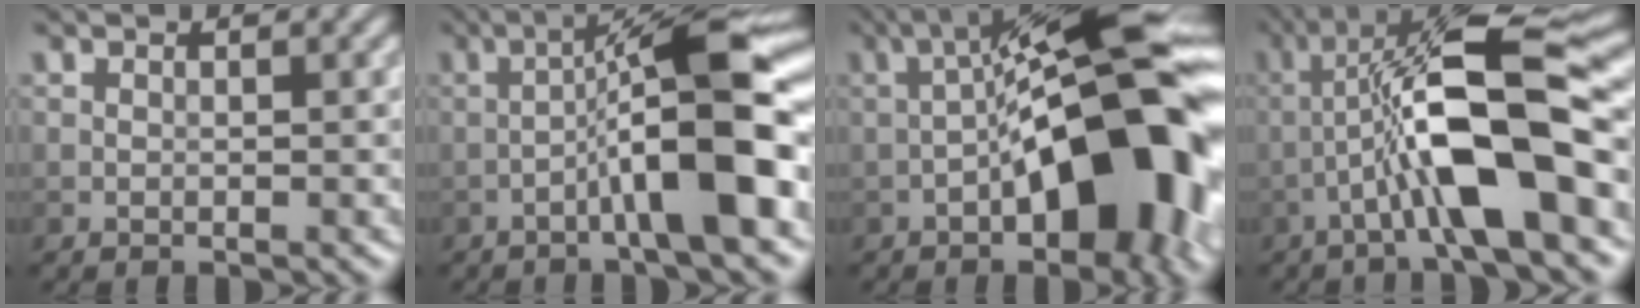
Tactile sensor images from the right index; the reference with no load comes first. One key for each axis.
{"total": 9.9, "fx": -2.9, "fy": 1.3, "fz": 9.4, "tx": -0.134, "ty": 0.028, "tz": -0.050}
{"total": 14.5, "fx": -3.4, "fy": 5.1, "fz": 13.1, "tx": -0.170, "ty": 0.029, "tz": -0.065}
{"total": 11.6, "fx": -3.0, "fy": 2.4, "fz": 11.0, "tx": -0.192, "ty": 0.025, "tz": -0.054}